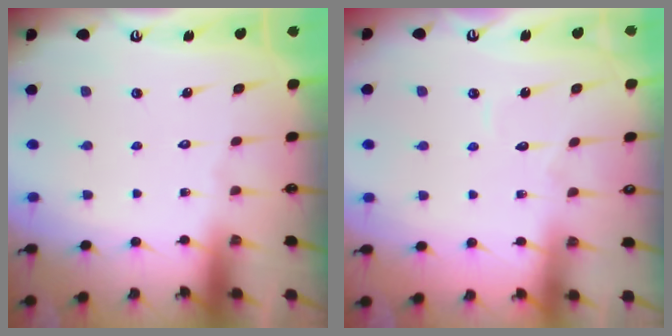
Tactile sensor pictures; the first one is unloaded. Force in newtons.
{"total": 2.8, "press": 2.8, "slide": 0.3}